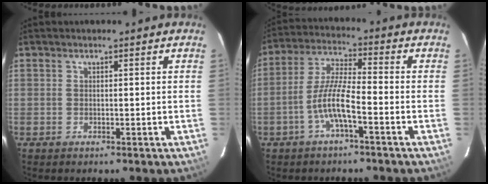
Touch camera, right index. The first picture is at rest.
{"total": 7.6, "force": [-3.4, 1.0, 6.8], "torque": [-0.146, 0.010, -0.064]}